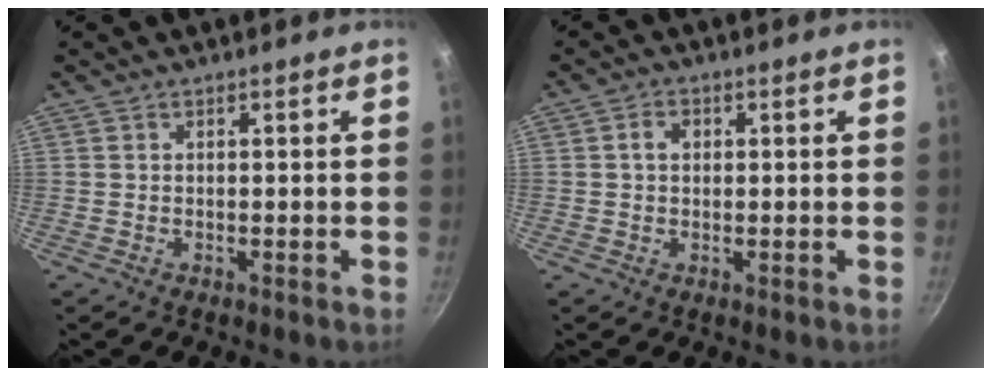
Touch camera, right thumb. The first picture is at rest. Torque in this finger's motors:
{"motor_torque": [0.44, 0.84, 0.49, -0.46, -0.02]}